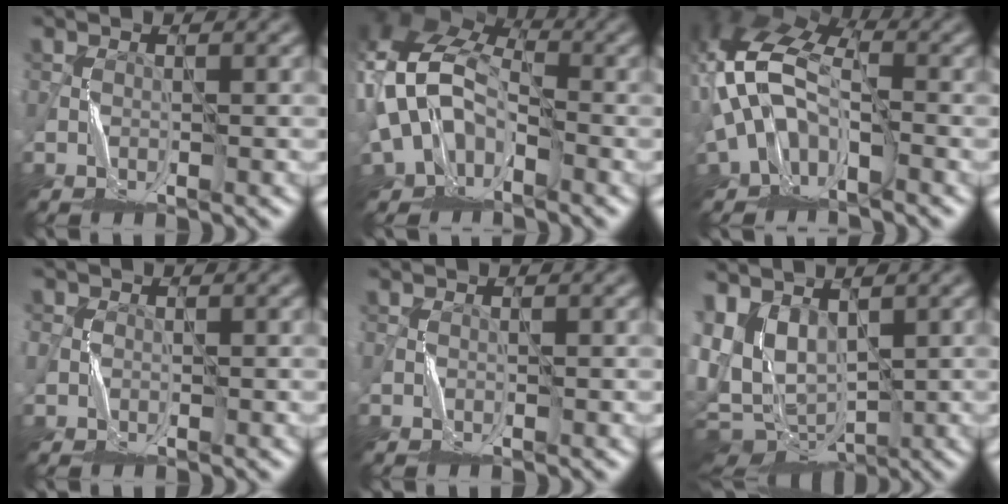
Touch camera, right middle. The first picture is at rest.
{"total": 10.5, "force": [-0.9, 7.3, 7.5], "torque": [-0.161, 0.003, -0.026]}
{"total": 9.4, "force": [-1.3, 6.0, 7.1], "torque": [-0.136, 0.011, -0.039]}
{"total": 1.0, "force": [0.0, 0.9, 0.2], "torque": [-0.002, 0.003, 0.002]}
{"total": 0.0}
{"total": 6.9, "force": [0.3, 4.6, 5.1], "torque": [-0.113, -0.032, 0.020]}